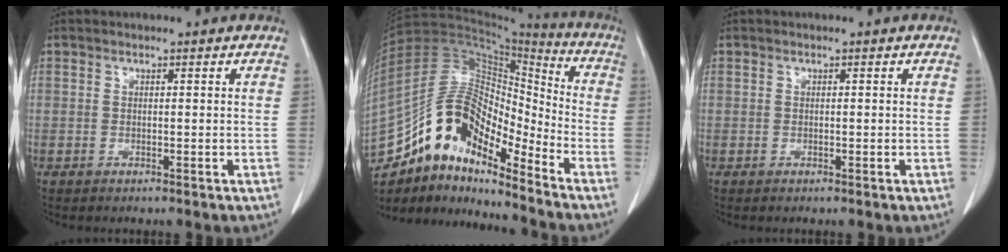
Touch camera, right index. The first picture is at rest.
{"total": 16.2, "force": [-11.9, 5.4, 9.7], "torque": [-0.172, 0.056, -0.211]}
{"total": 0.0}